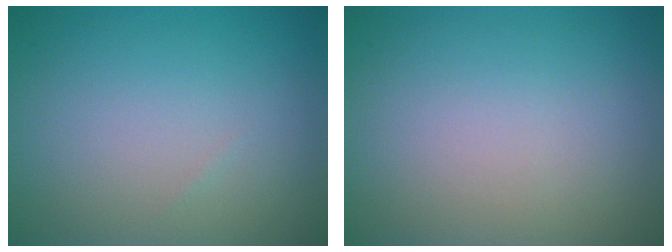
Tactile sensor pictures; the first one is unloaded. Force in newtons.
{"total": 0.0}